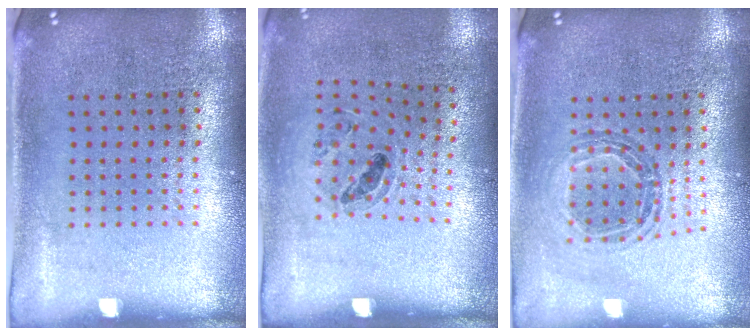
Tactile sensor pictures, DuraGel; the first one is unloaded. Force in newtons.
{"total": 1.0, "press": 0.9, "slide": 0.4}
{"total": 0.8, "press": 0.8, "slide": 0.1}